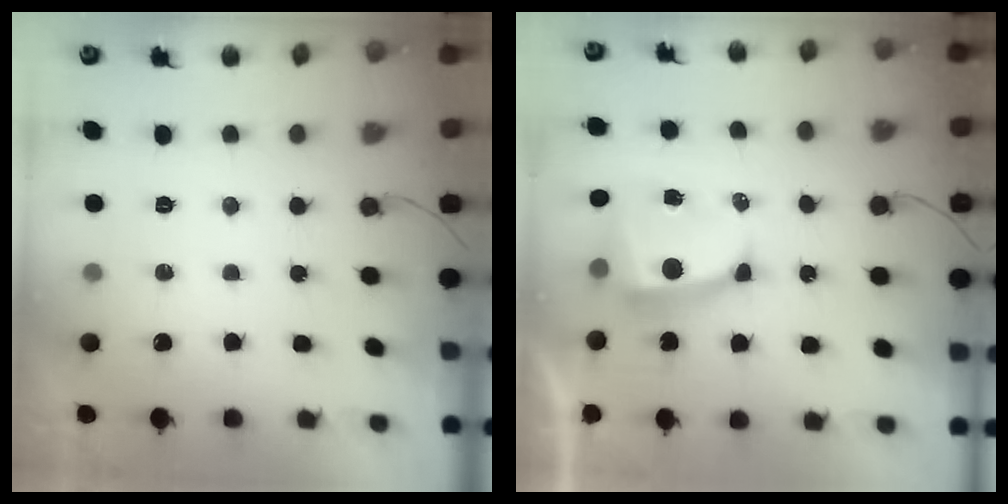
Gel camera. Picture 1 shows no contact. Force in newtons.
{"total": 8.8, "press": 8.8, "slide": 0.7}